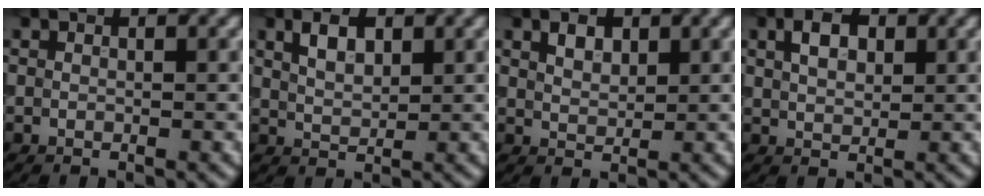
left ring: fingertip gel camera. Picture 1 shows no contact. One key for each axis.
{"total": 2.9, "fx": 1.4, "fy": 1.5, "fz": 2.0, "tx": -0.040, "ty": 0.004, "tz": 0.028}
{"total": 1.8, "fx": 1.0, "fy": 1.1, "fz": 1.1, "tx": -0.019, "ty": 0.004, "tz": 0.020}
{"total": 3.1, "fx": 1.1, "fy": 2.0, "fz": 2.2, "tx": -0.042, "ty": 0.006, "tz": 0.019}